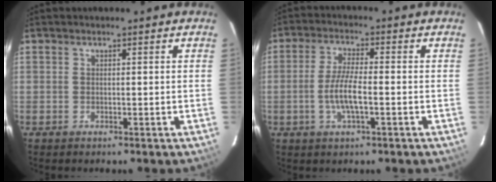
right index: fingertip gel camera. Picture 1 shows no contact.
{"total": 6.5, "force": [-1.7, 1.3, 6.1], "torque": [-0.123, -0.004, -0.034]}